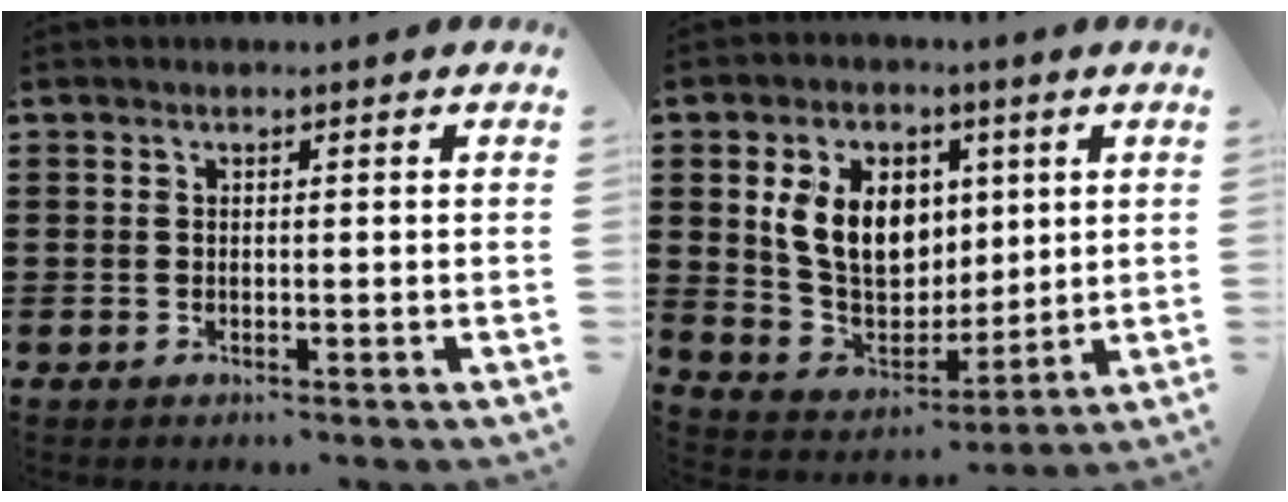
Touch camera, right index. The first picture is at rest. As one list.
[{"total": 11.1, "force": [2.8, 8.3, 6.9], "torque": [-0.156, 0.007, 0.049]}]